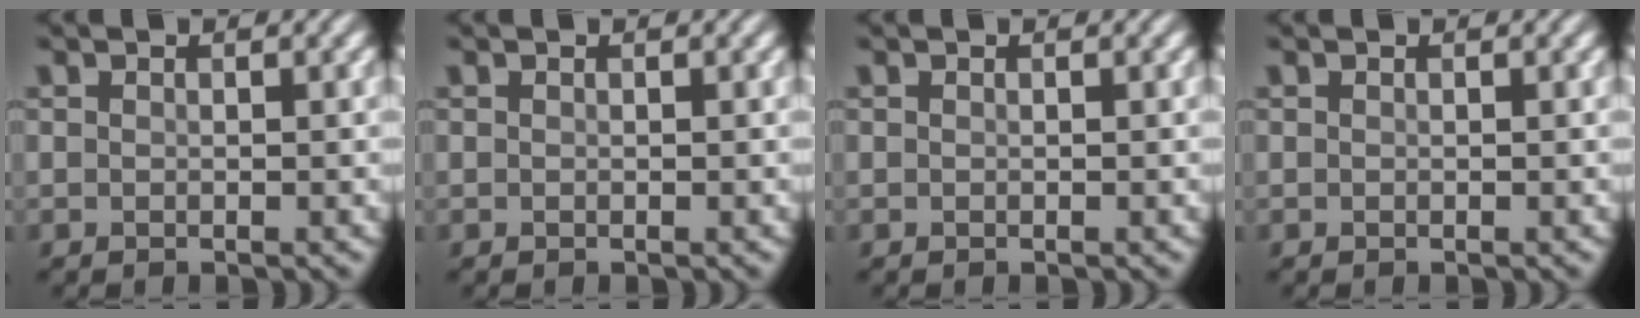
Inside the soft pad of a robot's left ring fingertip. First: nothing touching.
{"total": 0.0}
{"total": 0.0}
{"total": 0.0}